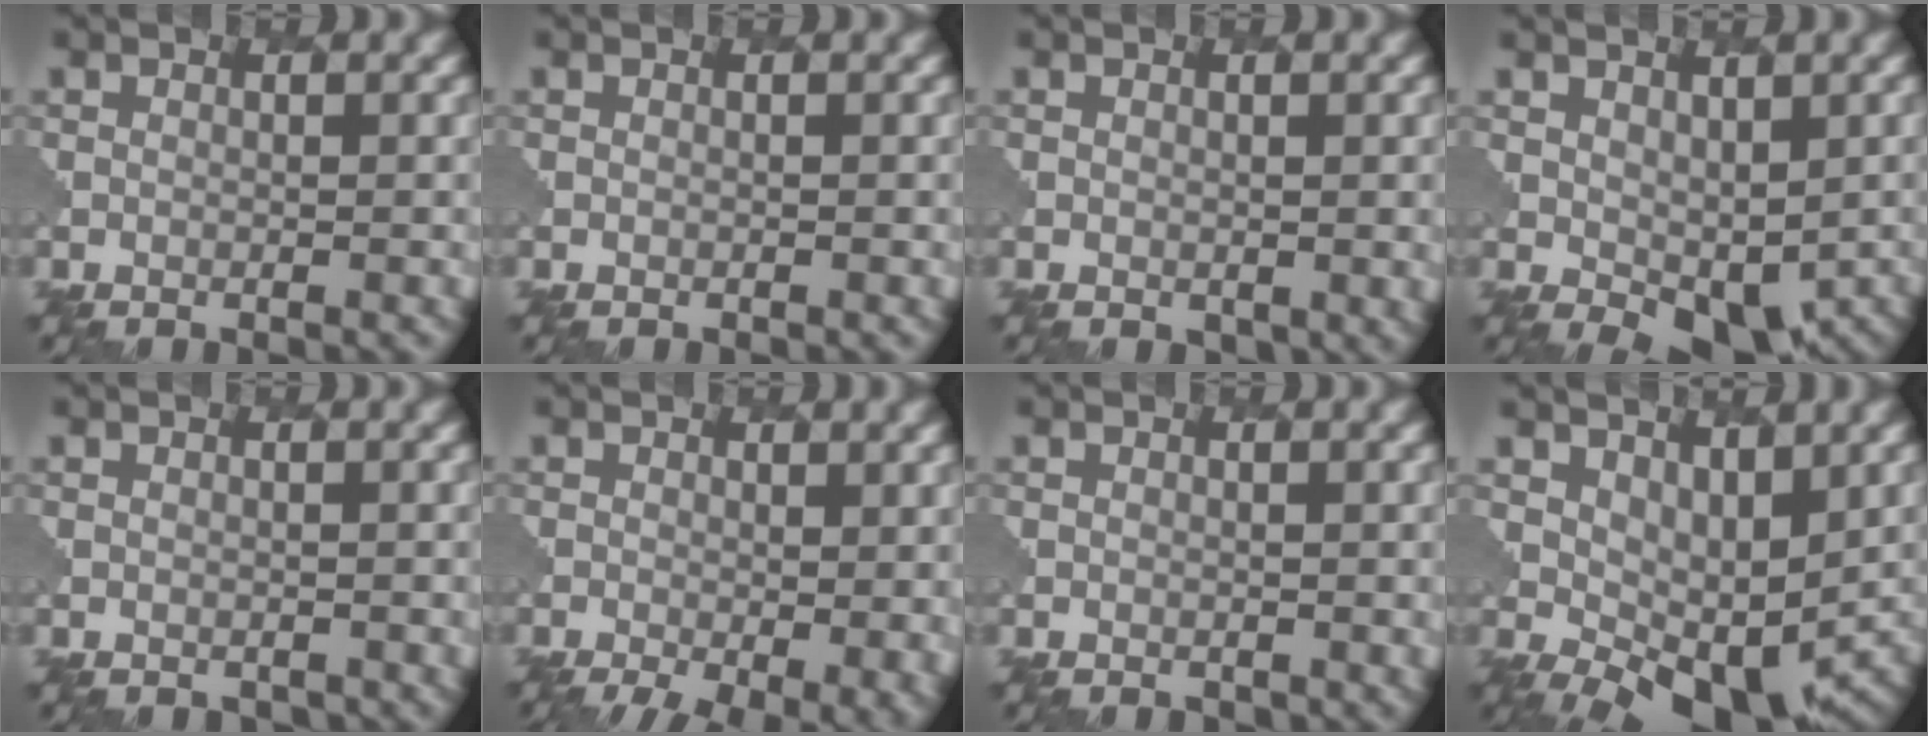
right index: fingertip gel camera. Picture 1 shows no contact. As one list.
[{"total": 0.0}, {"total": 1.8, "force": [0.1, 1.3, 1.2], "torque": [-0.013, -0.009, 0.007]}, {"total": 5.6, "force": [0.0, 3.6, 4.3], "torque": [-0.082, -0.020, 0.011]}, {"total": 0.8, "force": [-0.1, 0.8, 0.3], "torque": [-0.005, -0.003, 0.004]}, {"total": 6.6, "force": [-2.2, 2.8, 5.5], "torque": [-0.074, -0.015, -0.022]}, {"total": 1.2, "force": [0.0, 1.0, 0.8], "torque": [-0.009, -0.004, 0.006]}, {"total": 7.3, "force": [0.8, 4.5, 5.7], "torque": [-0.091, -0.020, 0.028]}]